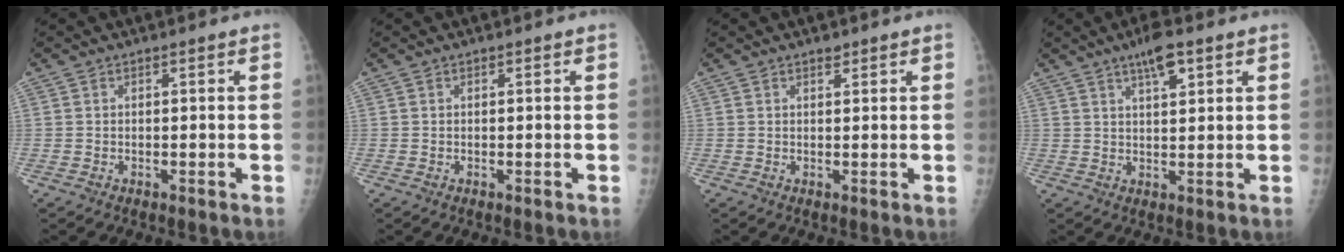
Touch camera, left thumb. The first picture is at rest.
{"total": 0.0}
{"total": 1.0, "force": [0.8, 0.5, 0.4], "torque": [0.001, -0.005, 0.012]}
{"total": 5.7, "force": [3.3, 1.7, 4.3], "torque": [-0.062, -0.012, 0.054]}